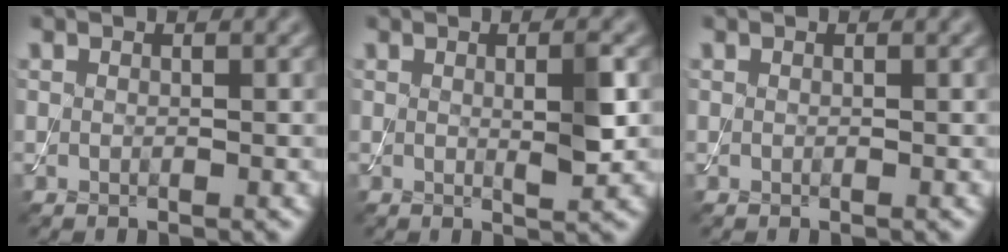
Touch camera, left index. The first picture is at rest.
{"total": 2.5, "force": [0.3, 0.3, 2.5], "torque": [-0.038, -0.004, 0.004]}
{"total": 0.0}